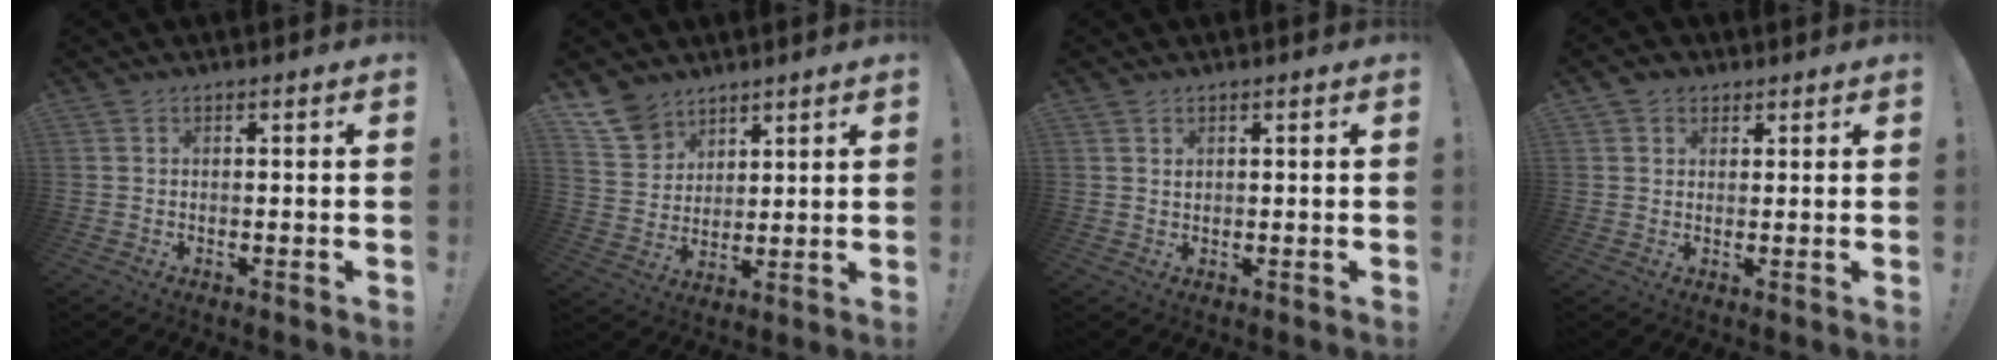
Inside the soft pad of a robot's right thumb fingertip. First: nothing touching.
{"total": 10.3, "force": [7.8, 6.3, 2.5], "torque": [-0.050, -0.050, 0.155]}
{"total": 1.1, "force": [0.8, 0.7, 0.4], "torque": [-0.001, -0.004, 0.015]}
{"total": 3.0, "force": [1.8, 2.3, 0.8], "torque": [-0.009, -0.005, 0.031]}